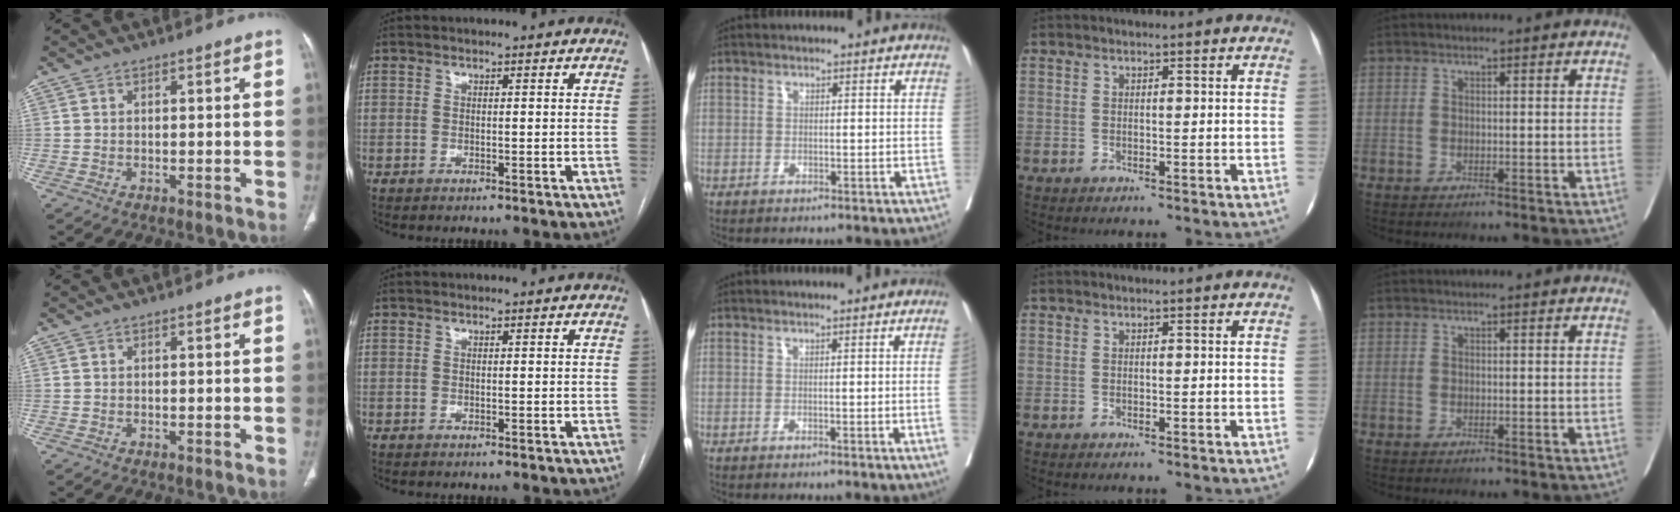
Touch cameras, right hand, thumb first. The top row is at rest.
{"middle": {"total": 2.8, "force": [-0.3, -1.2, 2.5], "torque": [-0.032, -0.004, 0.000]}}